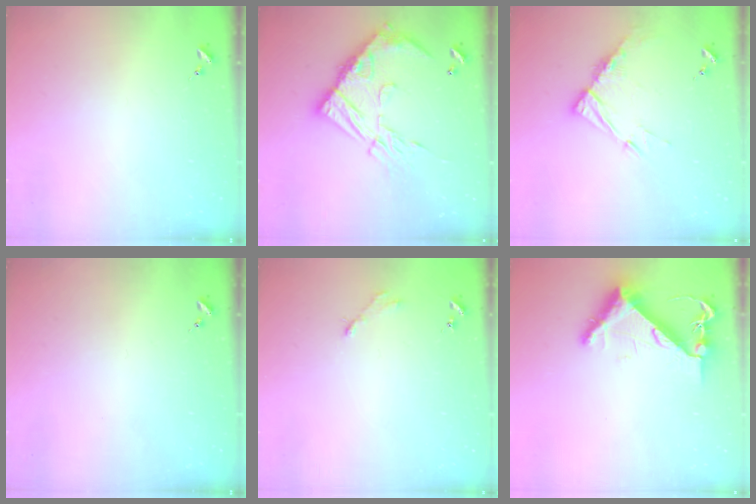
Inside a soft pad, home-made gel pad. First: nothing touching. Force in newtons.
{"total": 17.2, "press": 17.2, "slide": 1.3}
{"total": 10.5, "press": 10.4, "slide": 1.0}
{"total": 0.0}
{"total": 2.8, "press": 2.8, "slide": 0.4}
{"total": 8.3, "press": 8.2, "slide": 1.0}